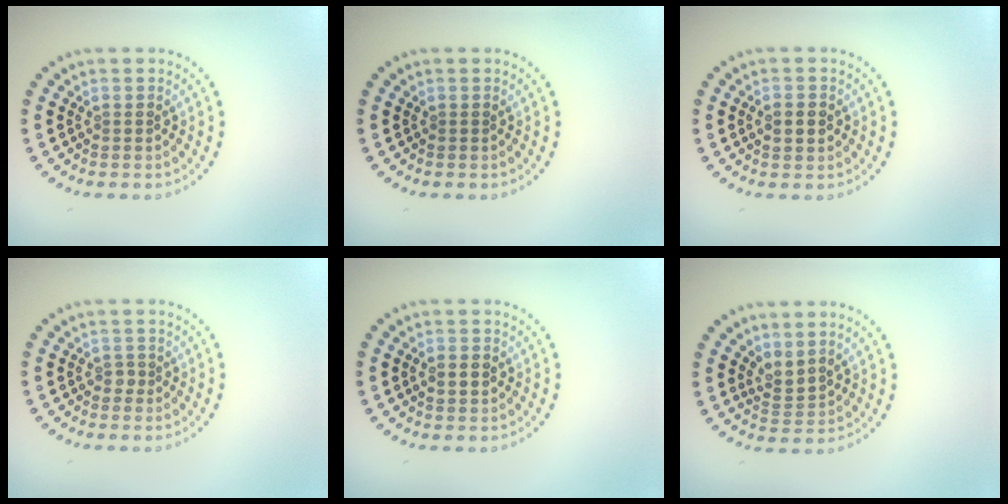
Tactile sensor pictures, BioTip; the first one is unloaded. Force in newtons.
{"total": 0.0}
{"total": 2.2, "press": 2.2, "slide": 0.1}
{"total": 0.9, "press": 0.7, "slide": 0.6}
{"total": 1.4, "press": 1.4, "slide": 0.1}
{"total": 2.1, "press": 1.4, "slide": 1.6}